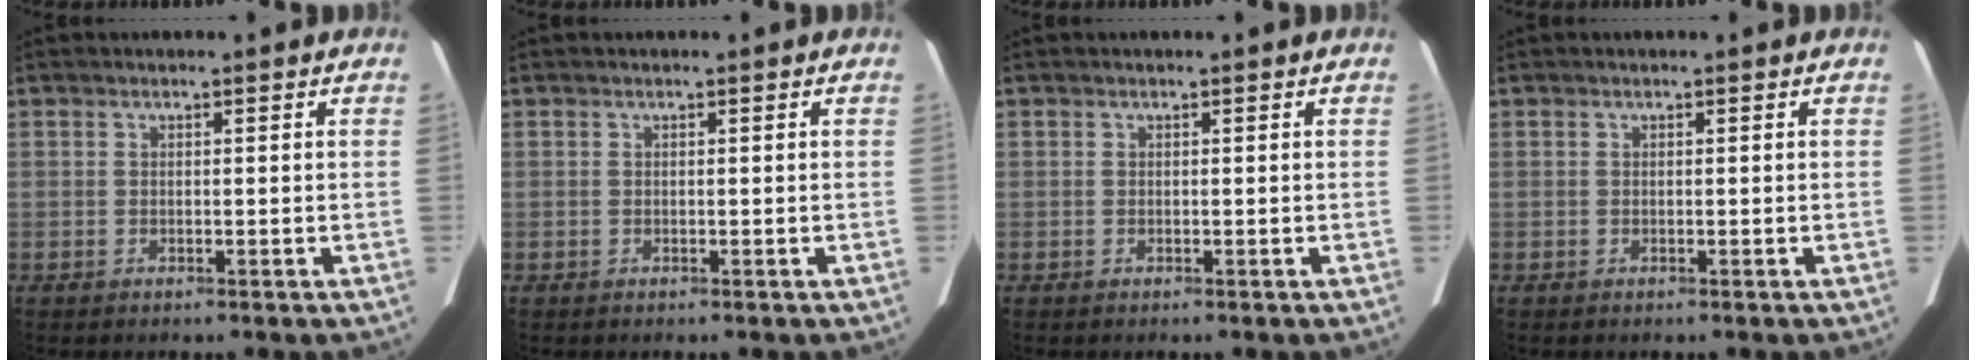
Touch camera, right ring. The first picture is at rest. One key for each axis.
{"total": 0.0}
{"total": 0.0}
{"total": 0.0}